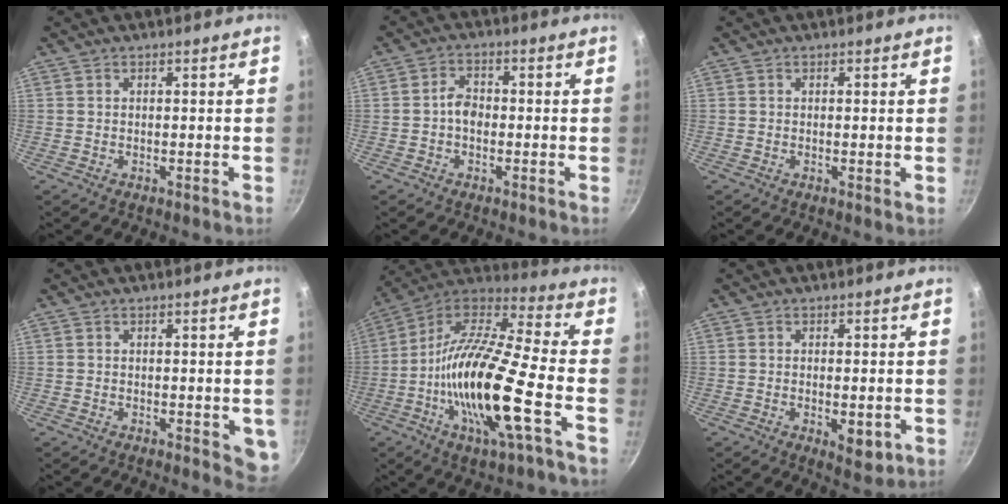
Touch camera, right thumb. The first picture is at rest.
{"total": 3.7, "force": [-0.6, 2.7, 2.5], "torque": [-0.028, 0.017, -0.017]}
{"total": 0.7, "force": [0.1, 0.2, 0.7], "torque": [-0.009, -0.004, -0.001]}
{"total": 4.4, "force": [-0.7, 2.0, 3.8], "torque": [-0.030, -0.005, -0.007]}
{"total": 22.3, "force": [-6.3, 4.5, 20.9], "torque": [-0.378, 0.023, -0.136]}
{"total": 5.0, "force": [-1.1, 2.2, 4.4], "torque": [-0.061, -0.010, -0.010]}